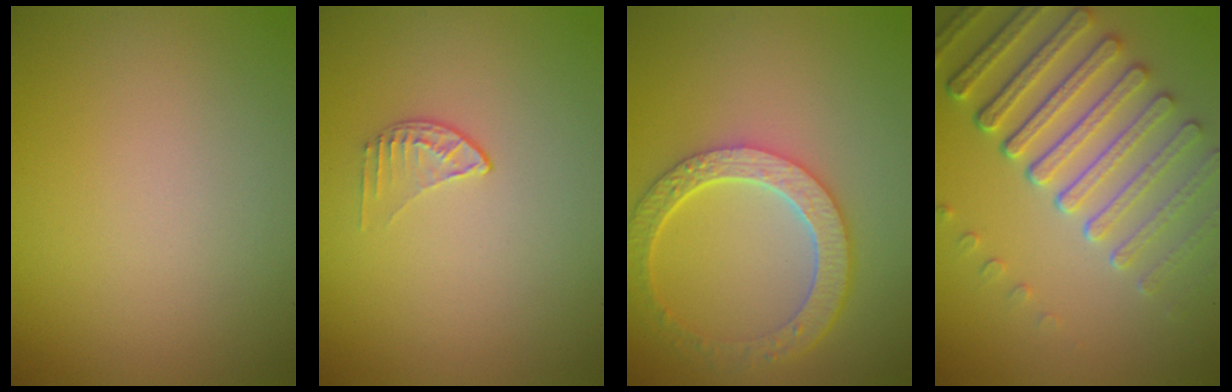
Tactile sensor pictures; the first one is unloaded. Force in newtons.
{"total": 1.1, "press": 0.7, "slide": 0.9}
{"total": 5.6, "press": 4.4, "slide": 3.6}
{"total": 7.3, "press": 5.6, "slide": 4.7}